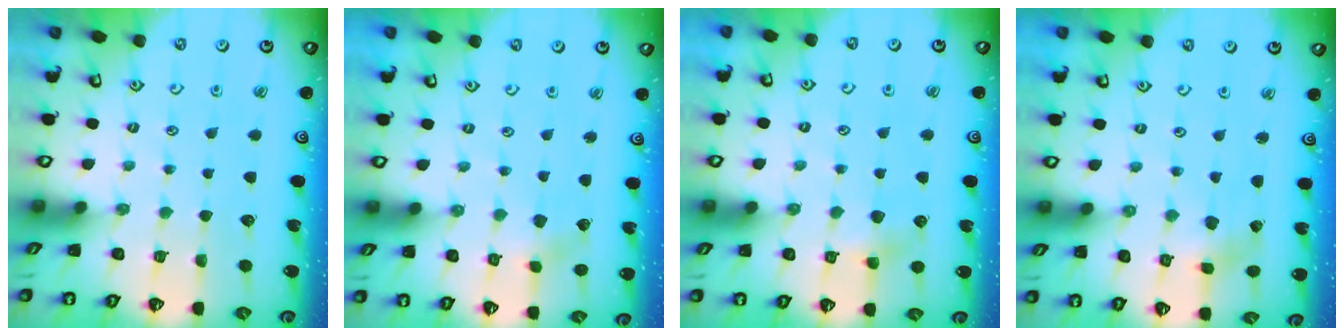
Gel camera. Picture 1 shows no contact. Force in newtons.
{"total": 2.5, "press": 2.4, "slide": 0.2}
{"total": 5.3, "press": 5.3, "slide": 0.6}
{"total": 2.6, "press": 2.5, "slide": 0.5}